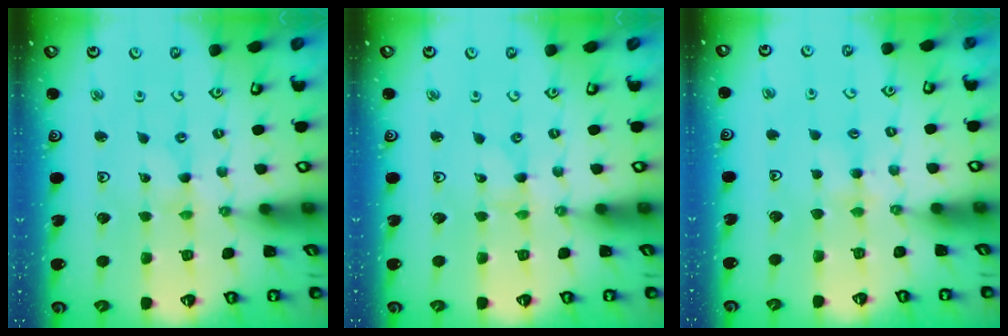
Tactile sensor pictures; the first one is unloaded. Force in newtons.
{"total": 0.0}
{"total": 4.8, "press": 4.8, "slide": 0.4}